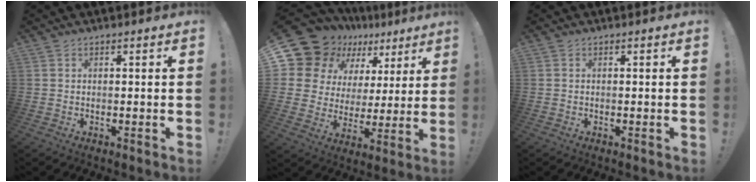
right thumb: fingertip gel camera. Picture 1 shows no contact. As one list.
[{"total": 15.4, "force": [11.5, 8.9, 5.0], "torque": [-0.094, -0.095, 0.230]}, {"total": 0.0}]